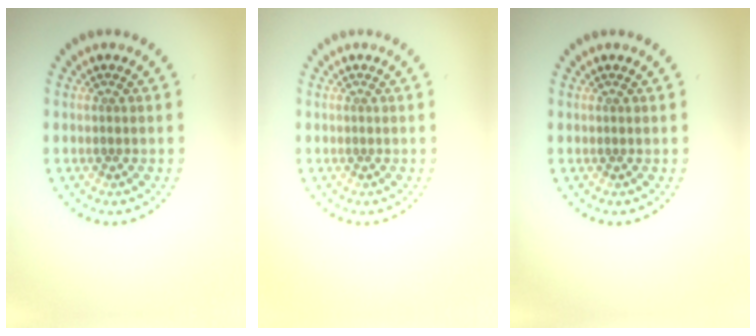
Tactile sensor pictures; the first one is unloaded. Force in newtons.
{"total": 0.0}
{"total": 0.0}